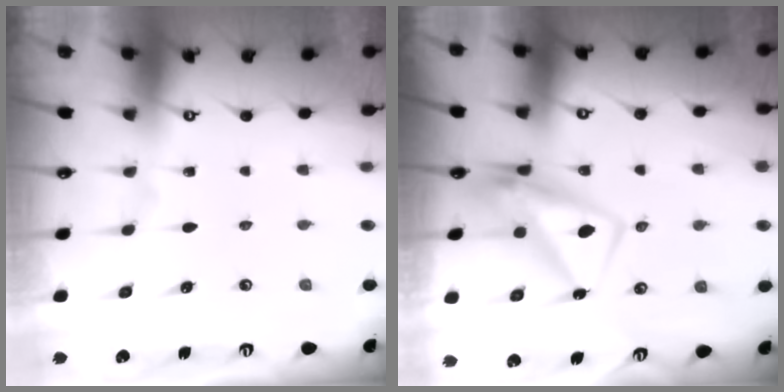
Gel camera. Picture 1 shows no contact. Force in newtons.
{"total": 8.9, "press": 8.8, "slide": 1.6}